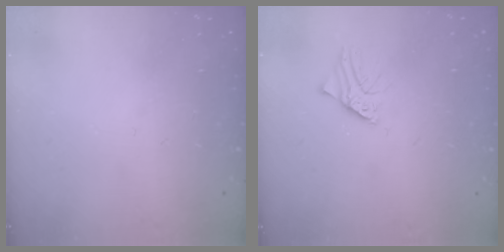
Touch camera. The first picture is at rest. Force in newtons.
{"total": 2.0, "press": 2.0, "slide": 0.2}